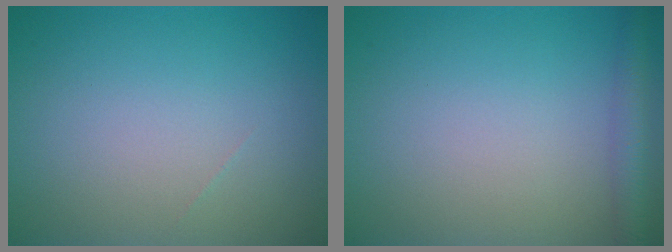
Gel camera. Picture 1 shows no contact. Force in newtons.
{"total": 2.6, "press": 2.6, "slide": 0.1}